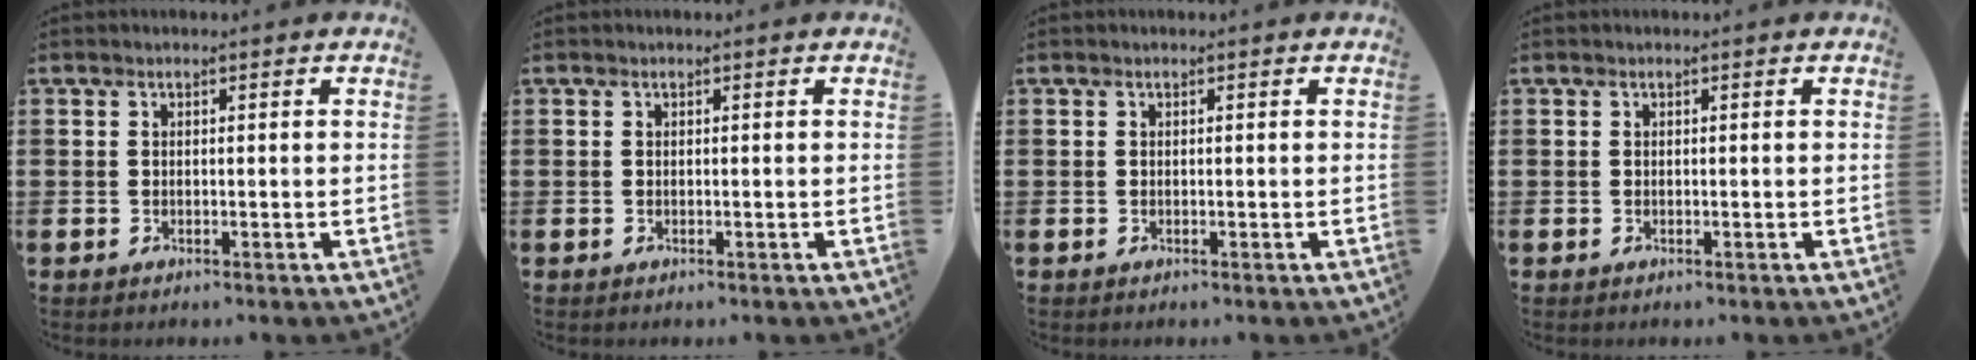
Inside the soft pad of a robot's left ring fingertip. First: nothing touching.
{"total": 0.0}
{"total": 0.0}
{"total": 0.0}